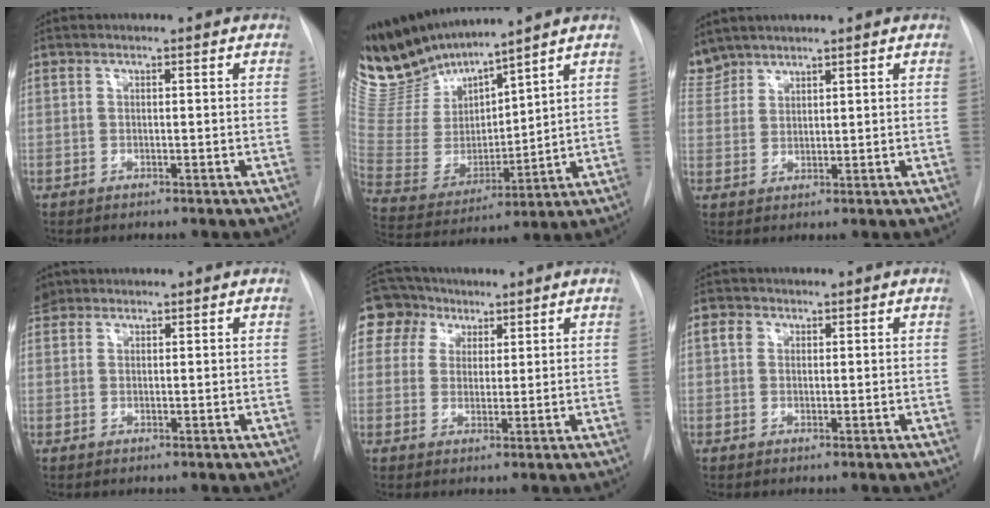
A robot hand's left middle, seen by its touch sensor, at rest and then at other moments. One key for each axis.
{"total": 13.5, "fx": 13.1, "fy": 1.6, "fz": 3.1, "tx": -0.087, "ty": -0.005, "tz": 0.279}
{"total": 5.1, "fx": 4.7, "fy": 2.0, "fz": 0.1, "tx": -0.002, "ty": 0.012, "tz": 0.102}
{"total": 3.4, "fx": 2.5, "fy": 2.2, "fz": 0.4, "tx": -0.008, "ty": 0.014, "tz": 0.045}
{"total": 7.9, "fx": 4.1, "fy": 6.6, "fz": 1.2, "tx": -0.026, "ty": 0.034, "tz": 0.076}
{"total": 2.3, "fx": 0.9, "fy": 1.9, "fz": 0.8, "tx": -0.016, "ty": 0.008, "tz": 0.014}